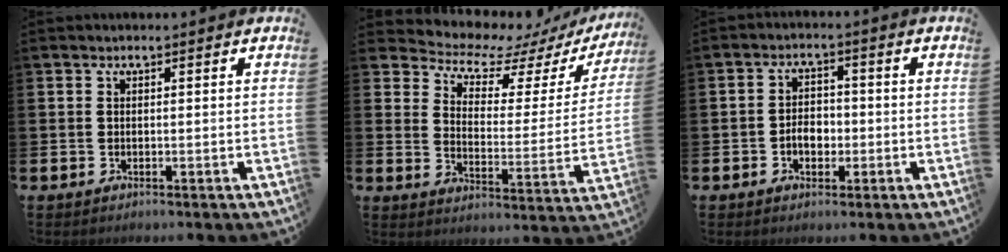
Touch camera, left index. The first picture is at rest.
{"total": 6.9, "force": [6.3, 2.3, 1.6], "torque": [-0.056, -0.053, 0.104]}
{"total": 3.2, "force": [-0.9, 2.2, 2.1], "torque": [-0.032, 0.000, -0.022]}